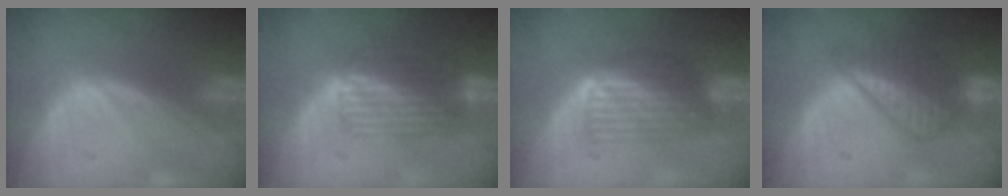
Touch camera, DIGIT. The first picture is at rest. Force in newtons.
{"total": 6.8, "press": 6.1, "slide": 3.2}
{"total": 7.0, "press": 5.8, "slide": 3.8}
{"total": 6.6, "press": 5.9, "slide": 2.9}